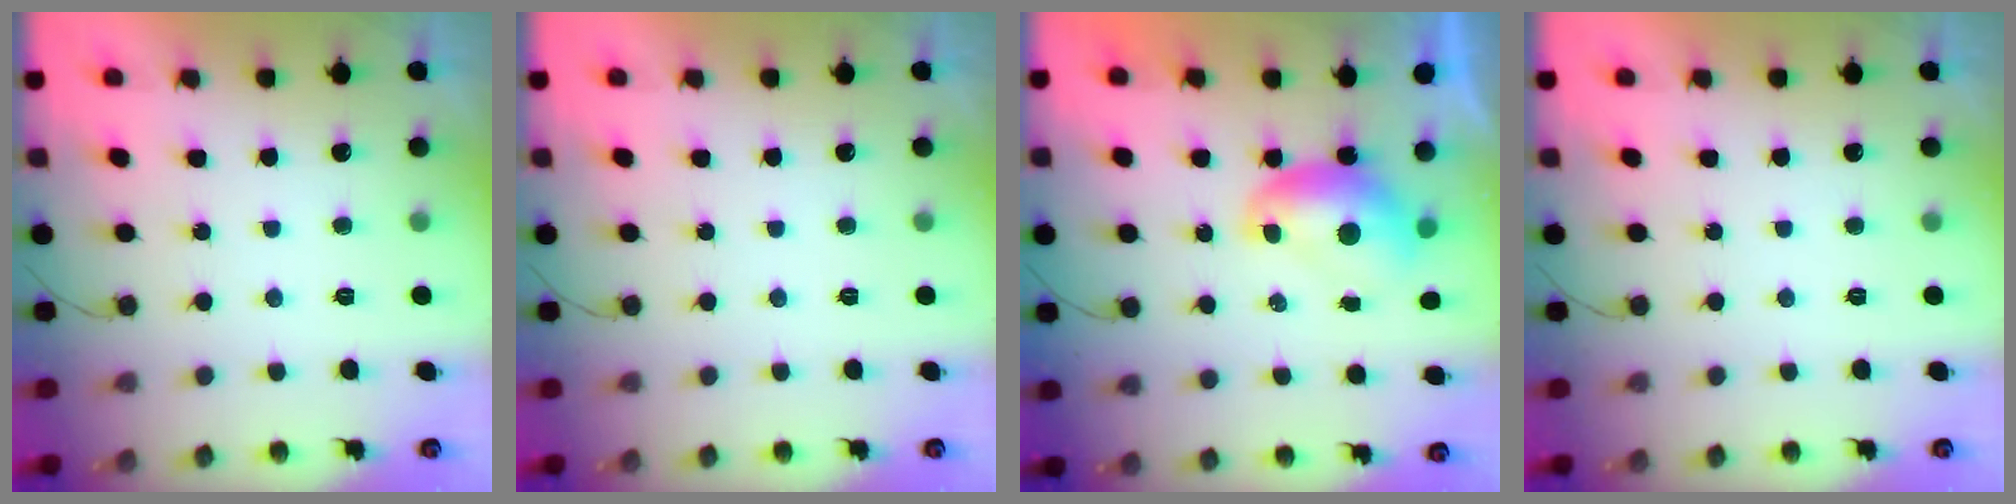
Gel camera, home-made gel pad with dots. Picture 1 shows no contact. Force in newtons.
{"total": 0.0}
{"total": 7.7, "press": 7.7, "slide": 0.3}
{"total": 0.0}